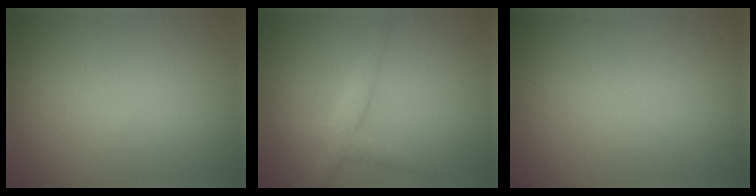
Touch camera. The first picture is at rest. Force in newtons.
{"total": 2.6, "press": 2.6, "slide": 0.2}
{"total": 0.0}